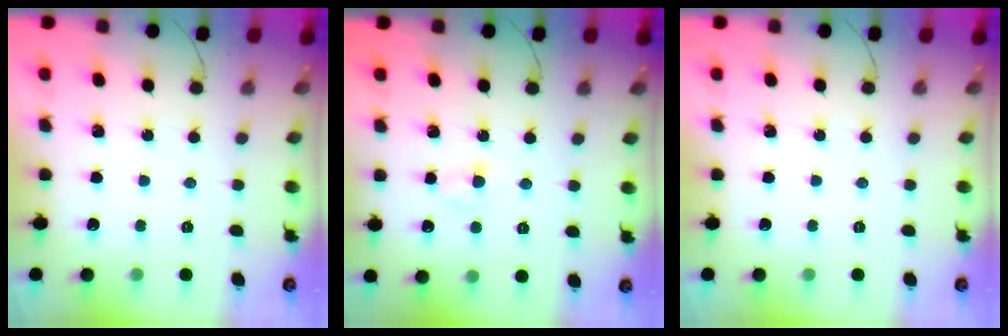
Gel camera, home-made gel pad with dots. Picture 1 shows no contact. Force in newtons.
{"total": 2.8, "press": 2.6, "slide": 1.0}
{"total": 0.0}